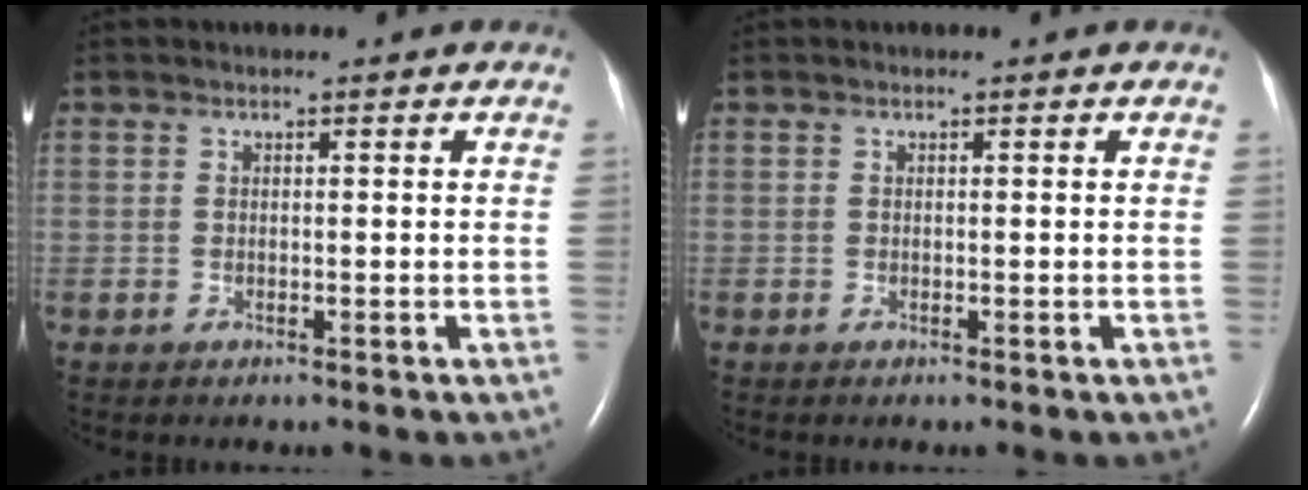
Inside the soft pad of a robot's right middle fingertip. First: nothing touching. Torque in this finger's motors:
{"motor_torque": [0.00, 0.00, -0.03, 0.00]}